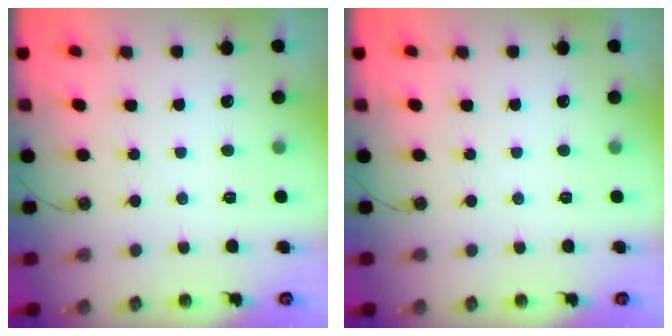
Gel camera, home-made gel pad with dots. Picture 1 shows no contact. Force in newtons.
{"total": 0.0}